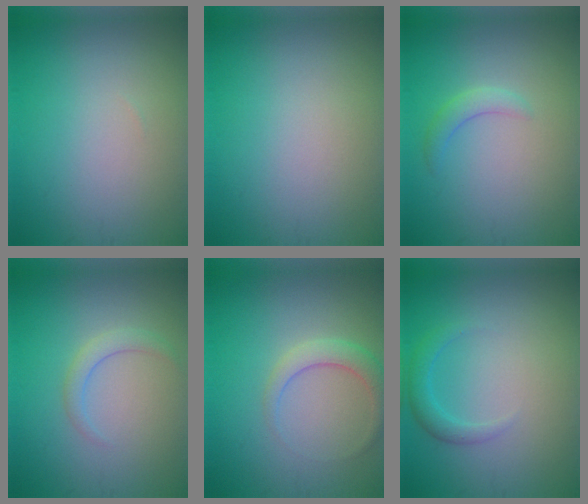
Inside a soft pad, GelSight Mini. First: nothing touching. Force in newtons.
{"total": 0.0}
{"total": 1.6, "press": 1.6, "slide": 0.1}
{"total": 1.6, "press": 1.6, "slide": 0.1}
{"total": 2.5, "press": 2.5, "slide": 0.1}
{"total": 1.7, "press": 1.7, "slide": 0.2}